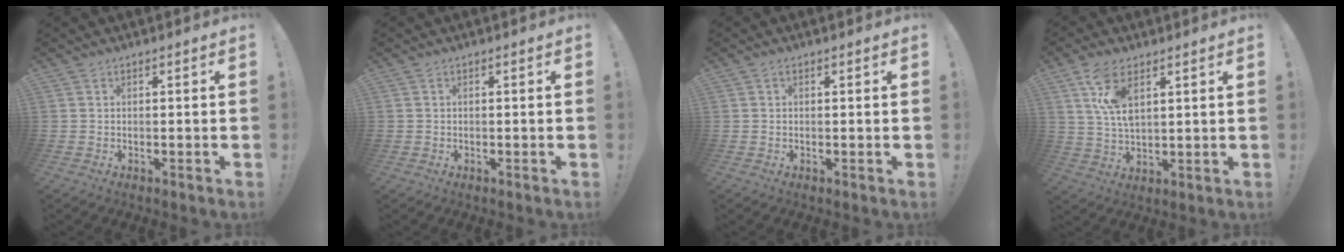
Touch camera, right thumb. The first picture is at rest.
{"total": 0.6, "force": [-0.3, 0.6, 0.1], "torque": [-0.002, 0.002, -0.004]}
{"total": 0.6, "force": [0.3, 0.3, 0.5], "torque": [-0.012, 0.000, 0.004]}
{"total": 9.9, "force": [4.9, 4.4, 7.4], "torque": [-0.150, -0.014, 0.088]}